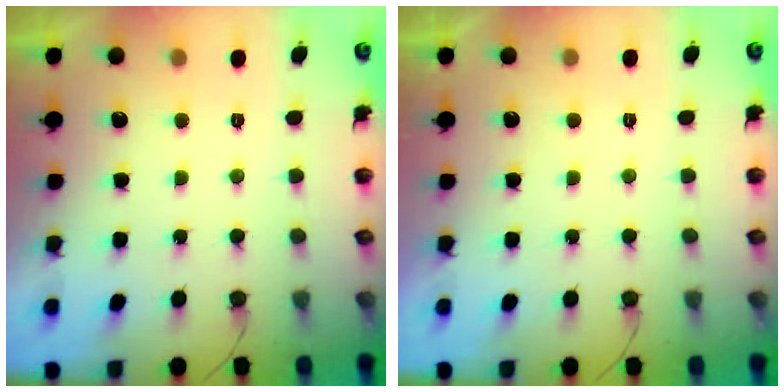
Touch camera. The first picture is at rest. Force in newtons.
{"total": 1.9, "press": 1.9, "slide": 0.0}